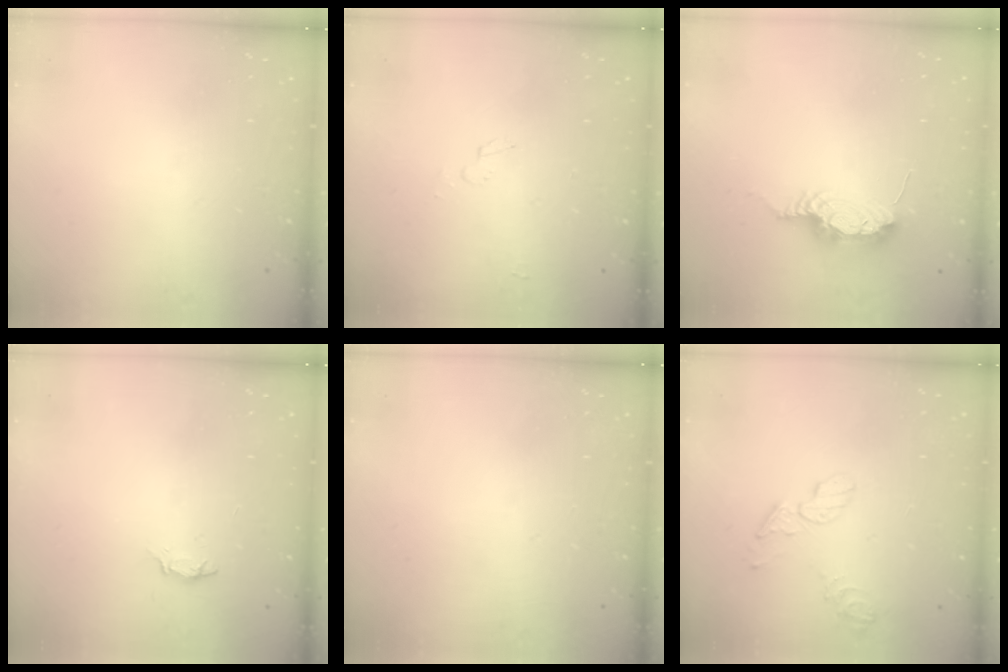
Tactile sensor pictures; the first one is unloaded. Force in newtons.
{"total": 2.2, "press": 2.2, "slide": 0.2}
{"total": 8.3, "press": 8.0, "slide": 2.2}
{"total": 3.1, "press": 3.1, "slide": 0.4}
{"total": 0.0}
{"total": 6.5, "press": 6.5, "slide": 0.0}